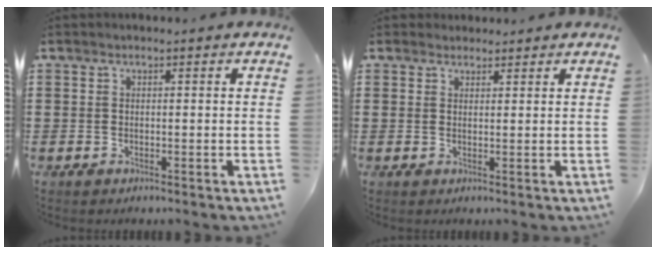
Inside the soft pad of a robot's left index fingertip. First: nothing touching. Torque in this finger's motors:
{"motor_torque": [0.57, 0.54, 0.14, 0.01]}